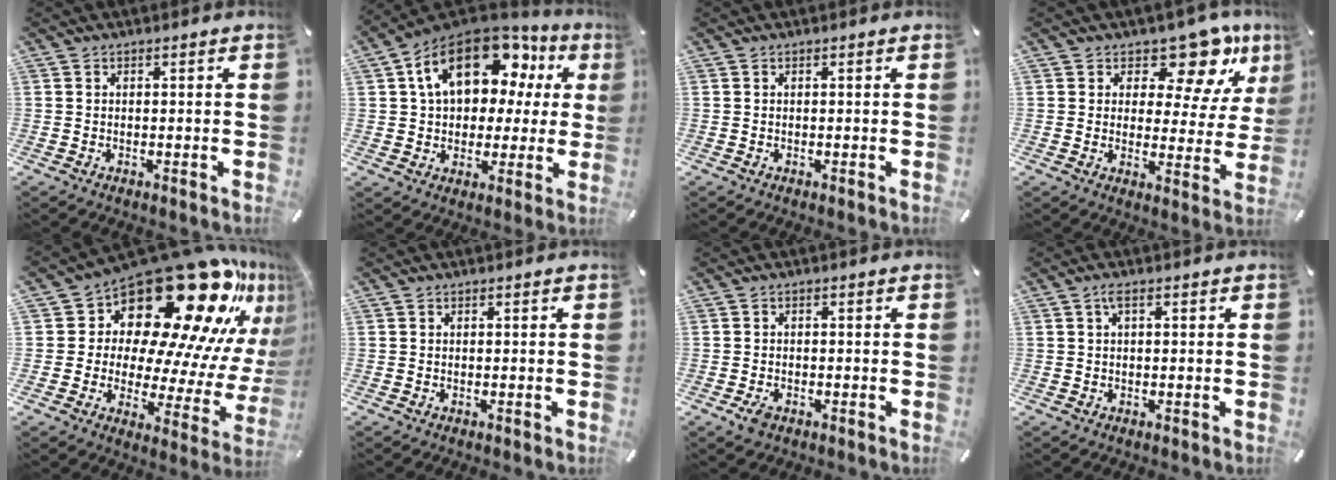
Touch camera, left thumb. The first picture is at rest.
{"total": 18.7, "force": [8.0, 11.9, 11.9], "torque": [-0.215, -0.032, 0.141]}
{"total": 0.0}
{"total": 13.1, "force": [9.2, 6.4, 6.7], "torque": [-0.086, -0.068, 0.159]}
{"total": 27.1, "force": [16.6, 14.1, 16.2], "torque": [-0.218, -0.156, 0.290]}
{"total": 0.0}
{"total": 2.4, "force": [-1.2, 1.6, 1.4], "torque": [-0.039, 0.000, -0.025]}
{"total": 1.9, "force": [0.4, 0.7, 1.7], "torque": [-0.036, 0.006, 0.006]}